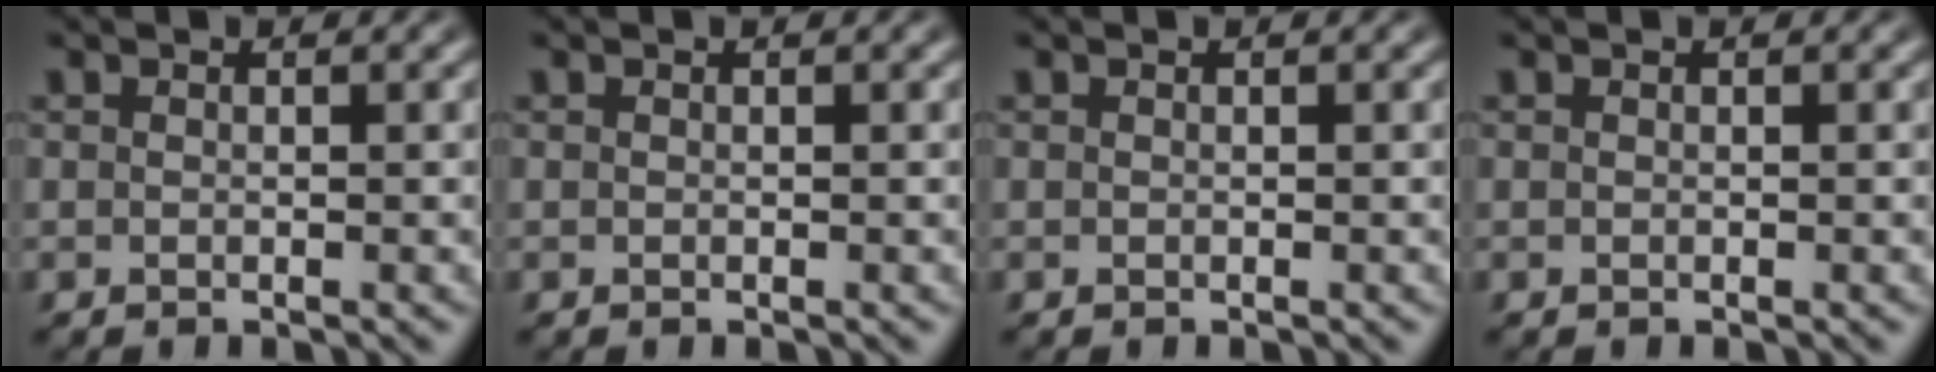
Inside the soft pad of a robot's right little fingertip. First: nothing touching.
{"total": 0.0}
{"total": 0.0}
{"total": 0.0}